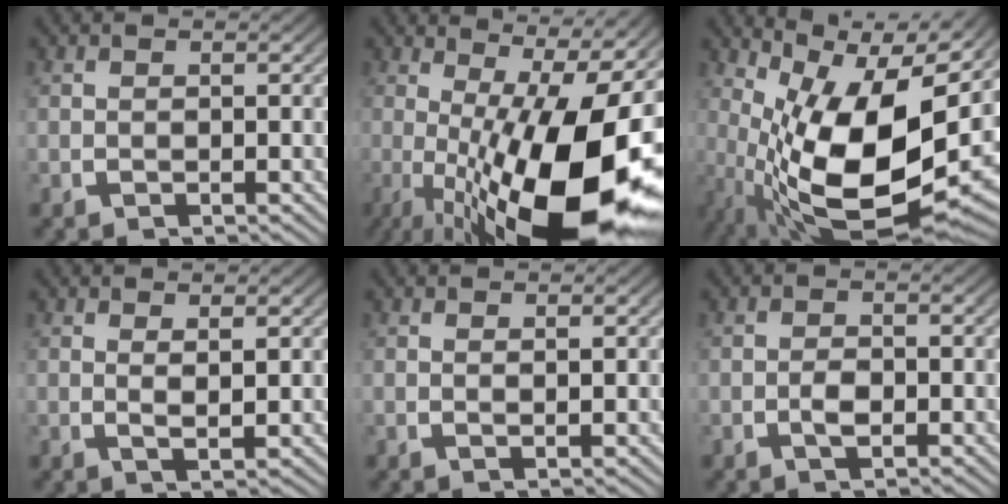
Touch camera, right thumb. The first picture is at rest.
{"total": 18.3, "force": [-2.6, 8.6, 16.0], "torque": [-0.243, -0.047, -0.004]}
{"total": 17.6, "force": [-0.2, 9.3, 14.9], "torque": [-0.263, -0.057, 0.035]}
{"total": 1.6, "force": [1.0, 0.1, 1.2], "torque": [-0.025, -0.009, 0.024]}
{"total": 0.7, "force": [0.5, 0.0, 0.5], "torque": [-0.005, -0.003, 0.012]}
{"total": 1.6, "force": [-0.5, 0.9, 1.2], "torque": [-0.023, -0.005, -0.007]}